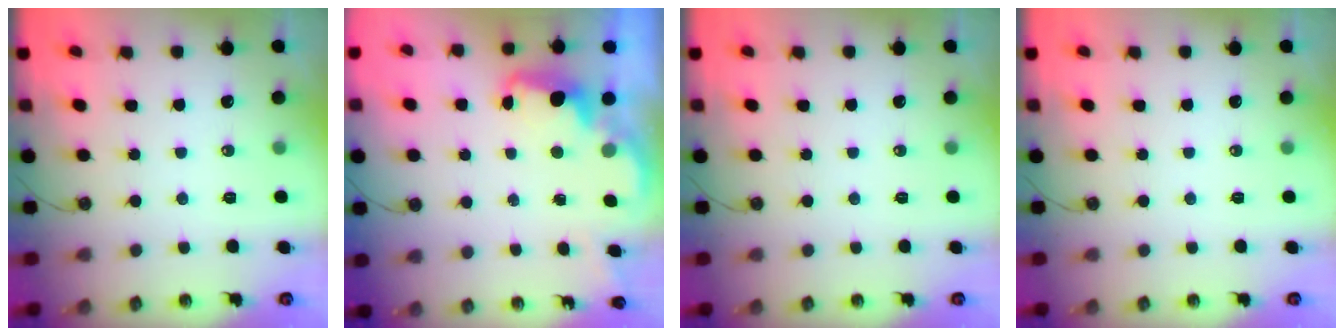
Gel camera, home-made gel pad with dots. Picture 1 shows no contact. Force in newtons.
{"total": 2.6, "press": 2.6, "slide": 0.5}
{"total": 0.0}
{"total": 0.0}